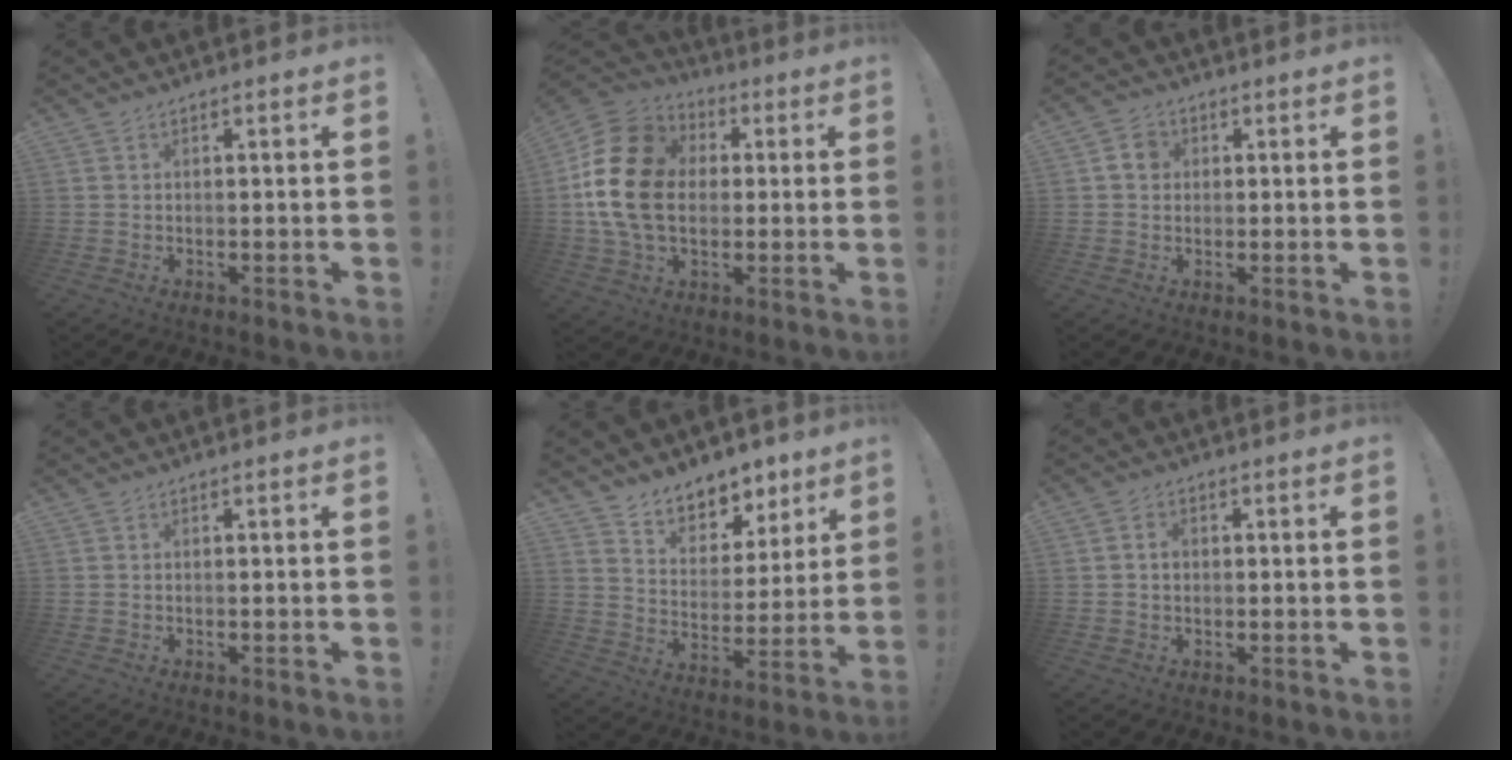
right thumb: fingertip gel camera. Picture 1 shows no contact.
{"total": 21.7, "force": [1.3, 15.8, 14.8], "torque": [-0.272, 0.015, 0.026]}
{"total": 4.9, "force": [0.9, 4.3, 2.2], "torque": [-0.033, 0.010, 0.019]}
{"total": 0.0}
{"total": 9.4, "force": [7.9, 4.9, 1.5], "torque": [-0.023, -0.073, 0.150]}
{"total": 2.5, "force": [0.1, 2.0, 1.5], "torque": [-0.015, 0.002, -0.003]}